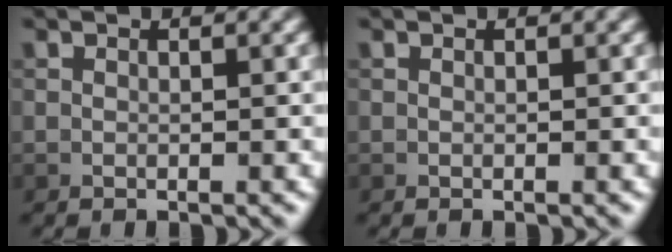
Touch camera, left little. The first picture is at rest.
{"total": 0.0}